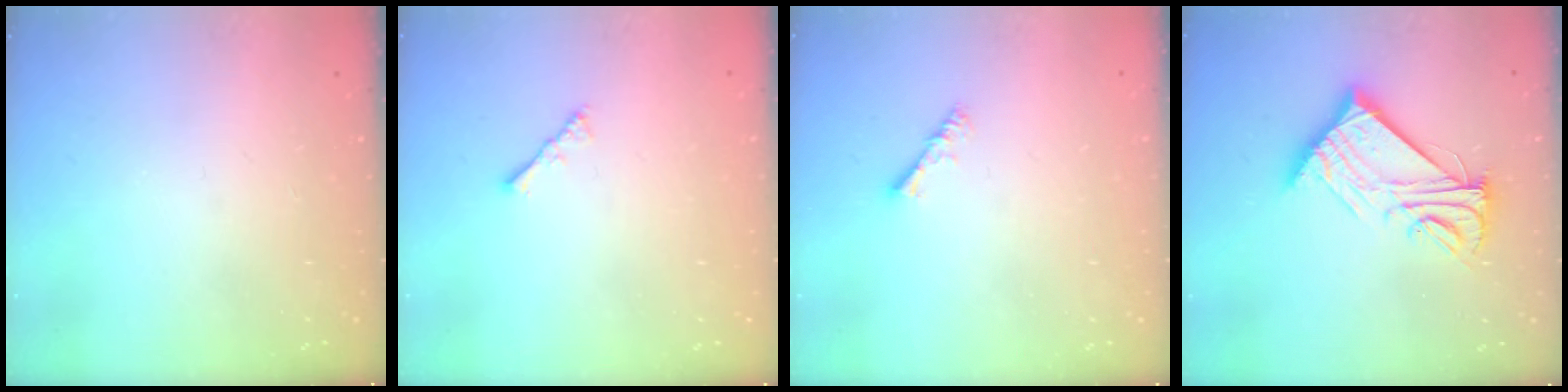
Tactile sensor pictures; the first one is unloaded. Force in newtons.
{"total": 2.1, "press": 2.0, "slide": 0.4}
{"total": 2.8, "press": 2.8, "slide": 0.5}
{"total": 13.1, "press": 13.1, "slide": 0.7}